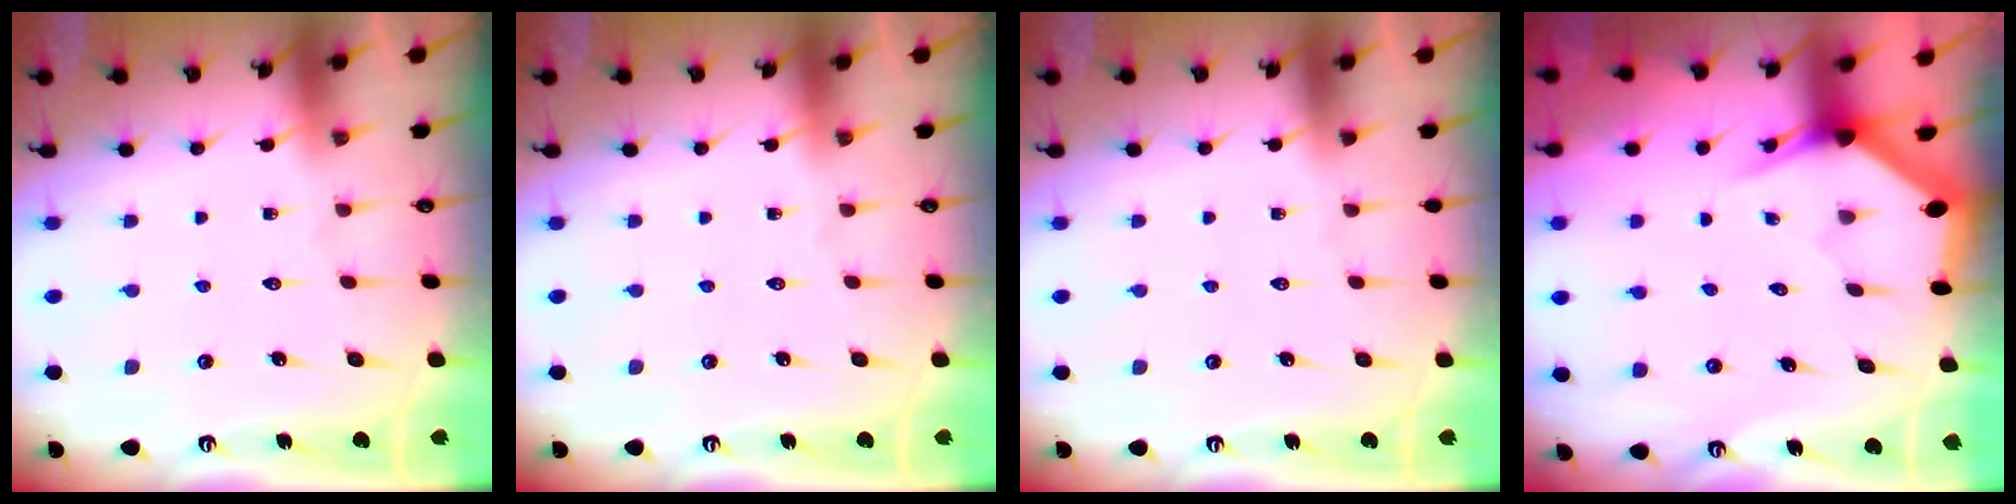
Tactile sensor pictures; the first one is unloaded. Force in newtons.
{"total": 0.0}
{"total": 0.0}
{"total": 3.0, "press": 3.0, "slide": 0.0}